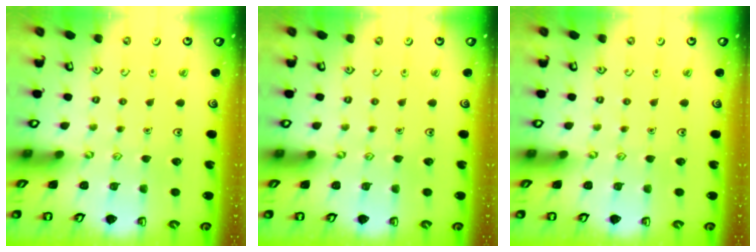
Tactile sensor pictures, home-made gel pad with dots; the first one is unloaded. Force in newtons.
{"total": 0.0}
{"total": 0.0}